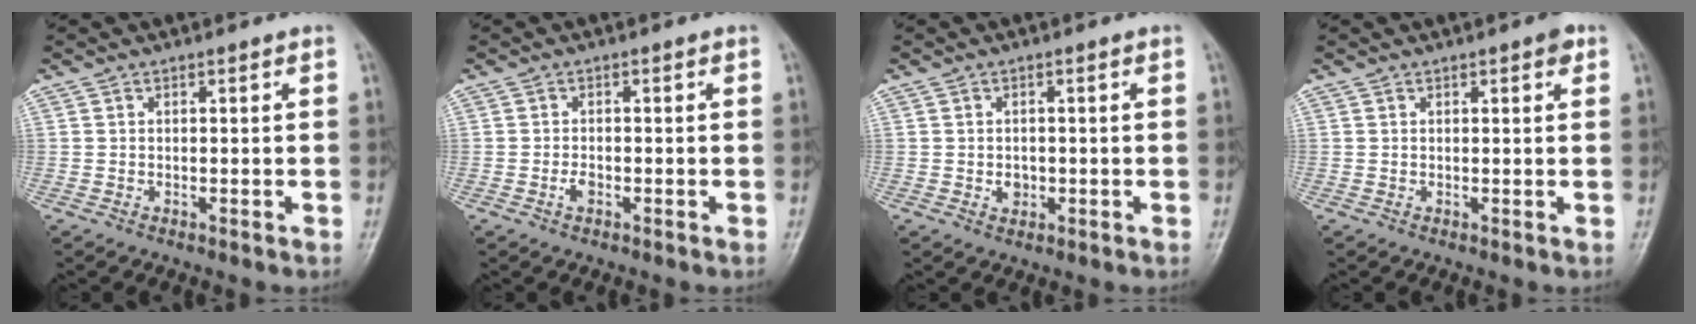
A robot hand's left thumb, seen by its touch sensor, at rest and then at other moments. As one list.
[{"total": 1.6, "force": [-0.6, 0.9, 1.1], "torque": [-0.020, 0.002, -0.013]}, {"total": 1.9, "force": [-0.3, 1.6, 1.0], "torque": [-0.005, 0.002, -0.002]}, {"total": 2.0, "force": [1.0, 0.6, 1.6], "torque": [-0.018, -0.001, 0.011]}]